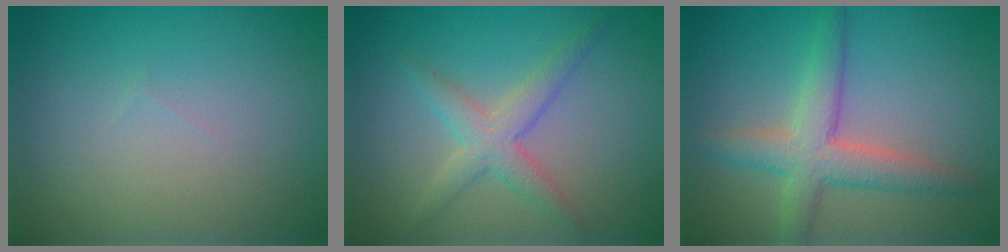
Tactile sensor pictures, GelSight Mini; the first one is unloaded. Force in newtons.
{"total": 2.9, "press": 2.9, "slide": 0.1}
{"total": 4.4, "press": 4.4, "slide": 0.3}